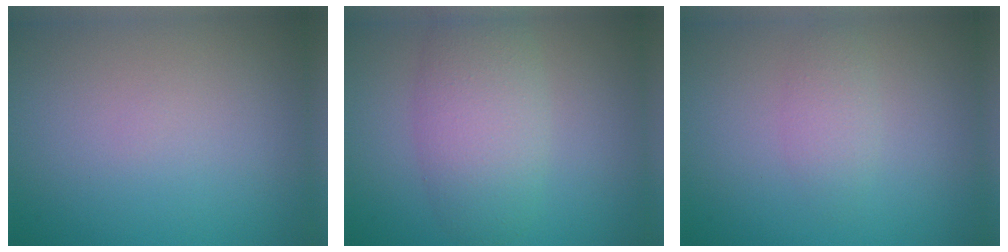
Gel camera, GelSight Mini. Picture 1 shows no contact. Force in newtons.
{"total": 5.0, "press": 5.0, "slide": 0.3}
{"total": 1.5, "press": 1.5, "slide": 0.0}